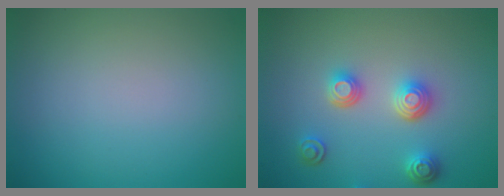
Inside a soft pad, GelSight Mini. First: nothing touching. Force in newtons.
{"total": 3.5, "press": 3.1, "slide": 1.8}